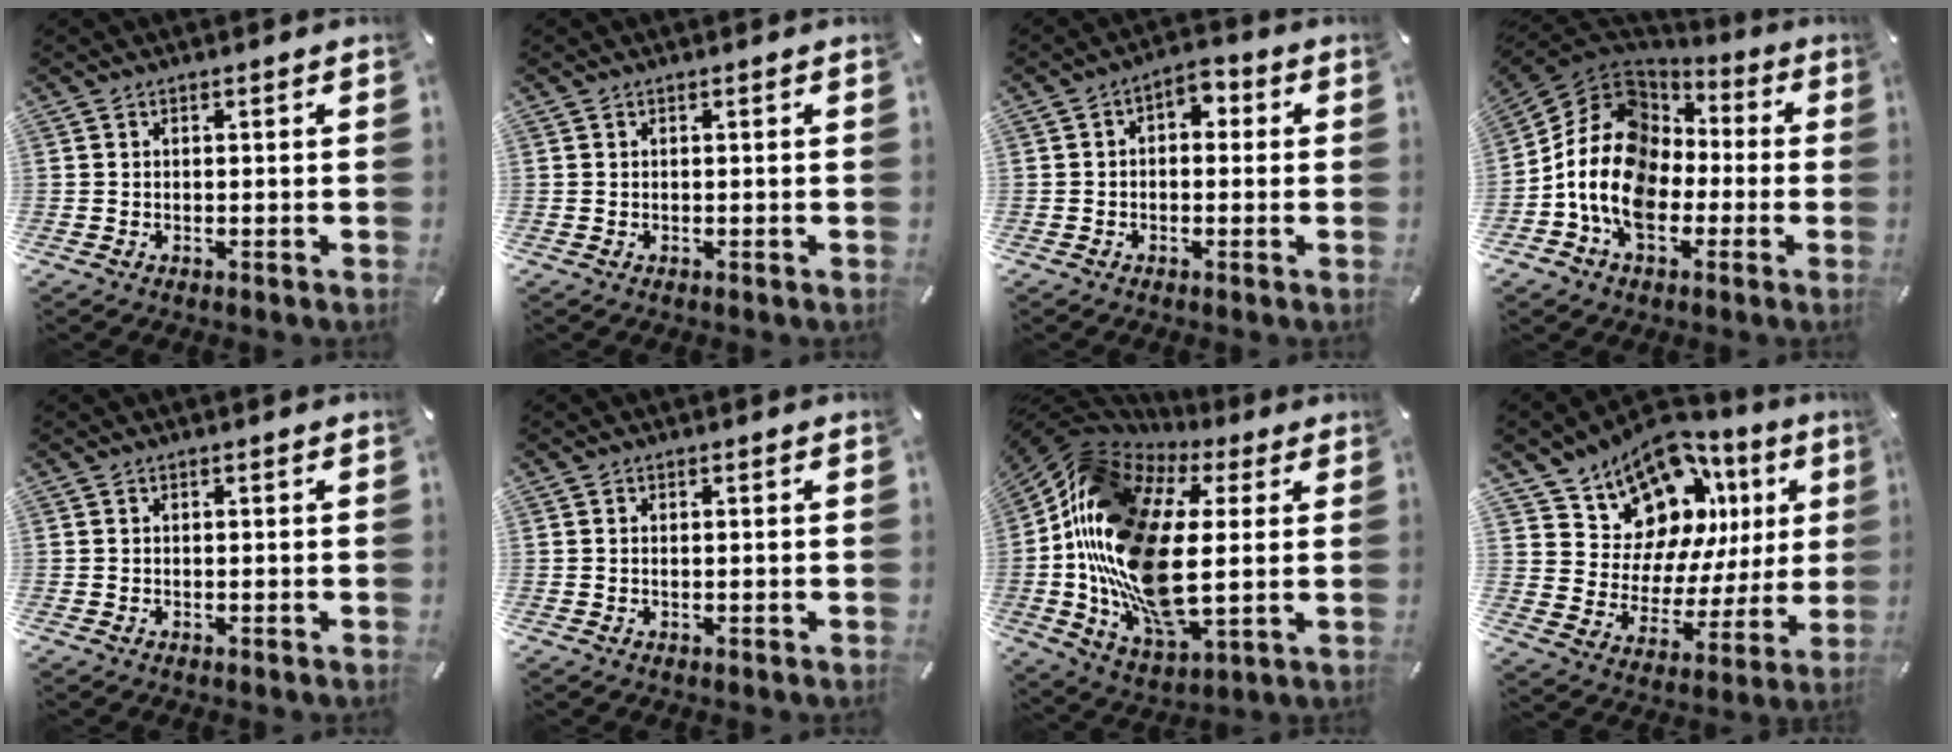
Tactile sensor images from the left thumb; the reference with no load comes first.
{"total": 0.0}
{"total": 3.3, "force": [-0.9, 2.4, 2.0], "torque": [-0.037, 0.016, -0.019]}
{"total": 17.1, "force": [-3.5, 13.6, 9.7], "torque": [-0.215, 0.023, -0.067]}
{"total": 0.0}
{"total": 0.0}
{"total": 23.7, "force": [1.5, 14.2, 18.9], "torque": [-0.434, -0.024, 0.020]}
{"total": 14.0, "force": [10.7, 8.3, 3.7], "torque": [-0.066, -0.105, 0.193]}